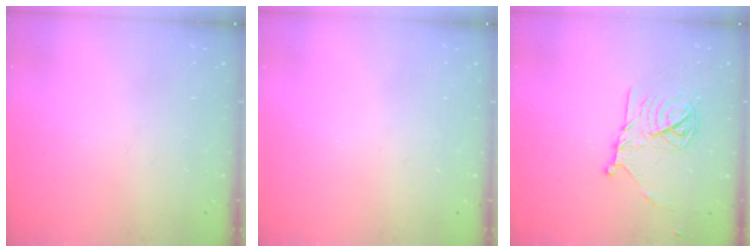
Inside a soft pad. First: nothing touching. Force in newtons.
{"total": 0.0}
{"total": 14.9, "press": 14.9, "slide": 0.4}